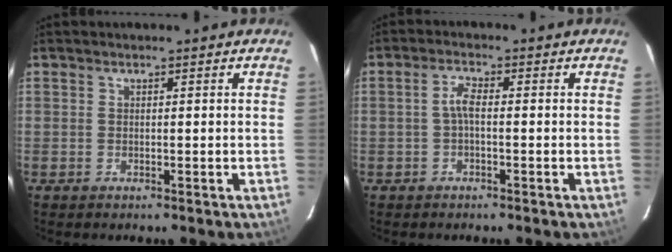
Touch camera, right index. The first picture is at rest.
{"total": 2.5, "force": [-0.5, 0.8, 2.3], "torque": [-0.048, 0.008, -0.011]}